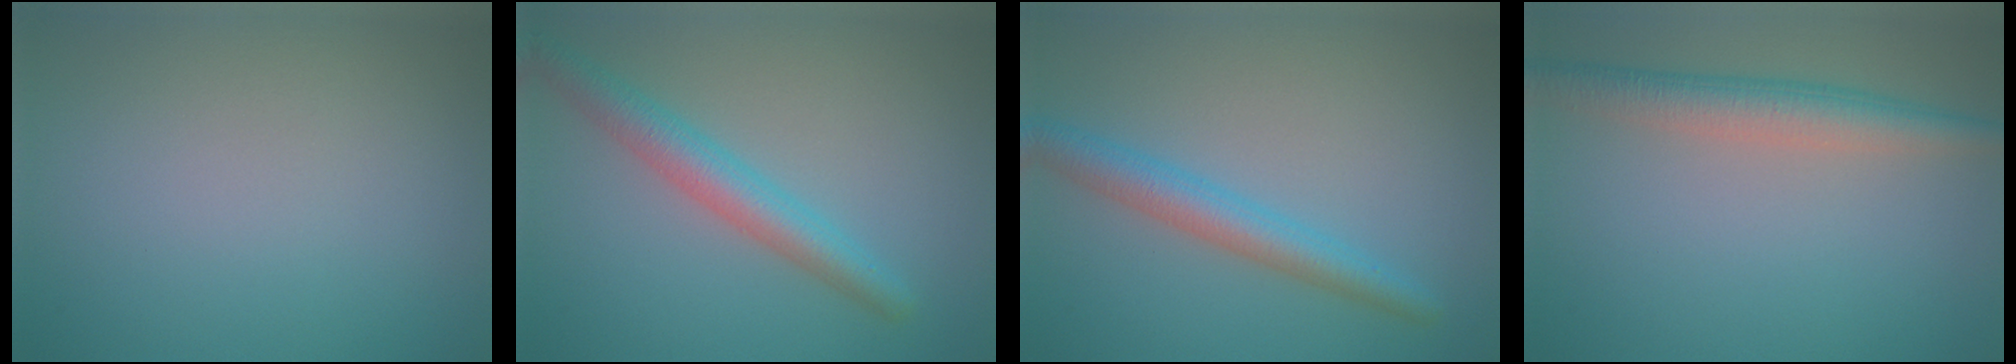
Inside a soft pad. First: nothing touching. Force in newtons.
{"total": 3.9, "press": 3.9, "slide": 0.1}
{"total": 3.7, "press": 3.7, "slide": 0.1}
{"total": 4.0, "press": 4.0, "slide": 0.1}